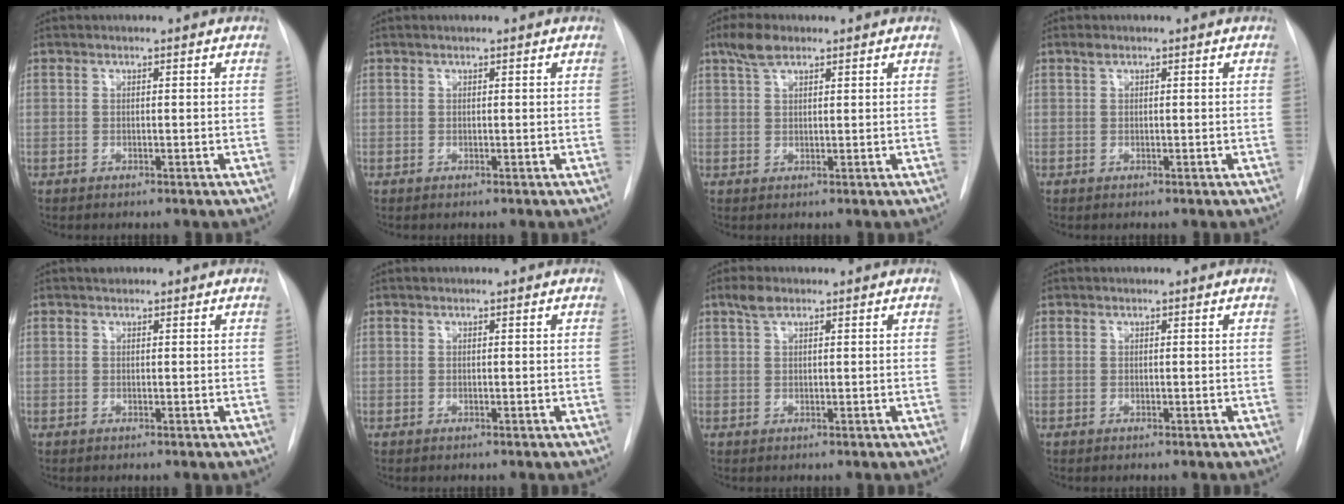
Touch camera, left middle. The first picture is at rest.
{"total": 0.0}
{"total": 3.9, "force": [2.7, 1.5, 2.4], "torque": [-0.056, 0.012, 0.054]}
{"total": 0.6, "force": [0.4, 0.3, 0.4], "torque": [-0.010, 0.010, 0.008]}
{"total": 0.9, "force": [0.7, 0.5, 0.2], "torque": [-0.008, 0.008, 0.010]}
{"total": 0.0}
{"total": 2.2, "force": [1.5, 0.9, 1.3], "torque": [-0.031, 0.011, 0.030]}
{"total": 0.0}